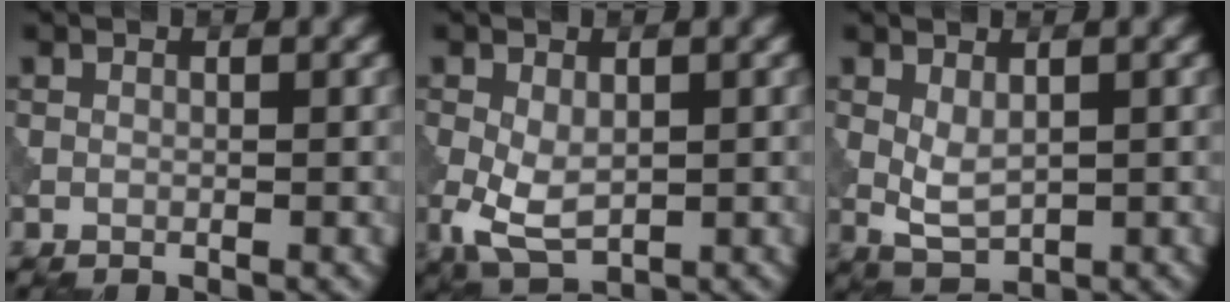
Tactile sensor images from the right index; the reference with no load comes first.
{"total": 4.2, "force": [-0.4, 2.5, 3.4], "torque": [-0.079, -0.007, -0.004]}
{"total": 2.5, "force": [0.5, 1.3, 2.1], "torque": [-0.045, -0.002, 0.015]}